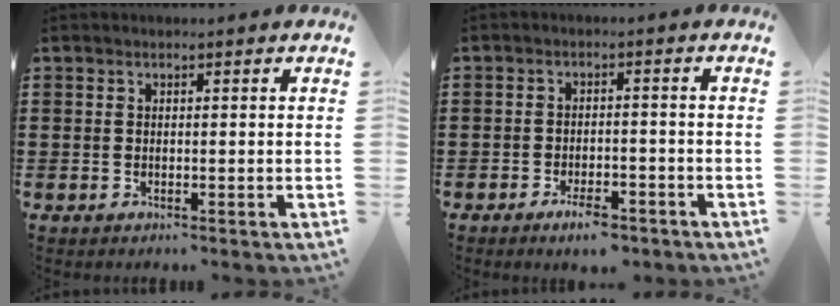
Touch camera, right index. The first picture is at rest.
{"total": 3.7, "force": [-2.8, 1.0, 2.1], "torque": [-0.033, 0.008, -0.052]}